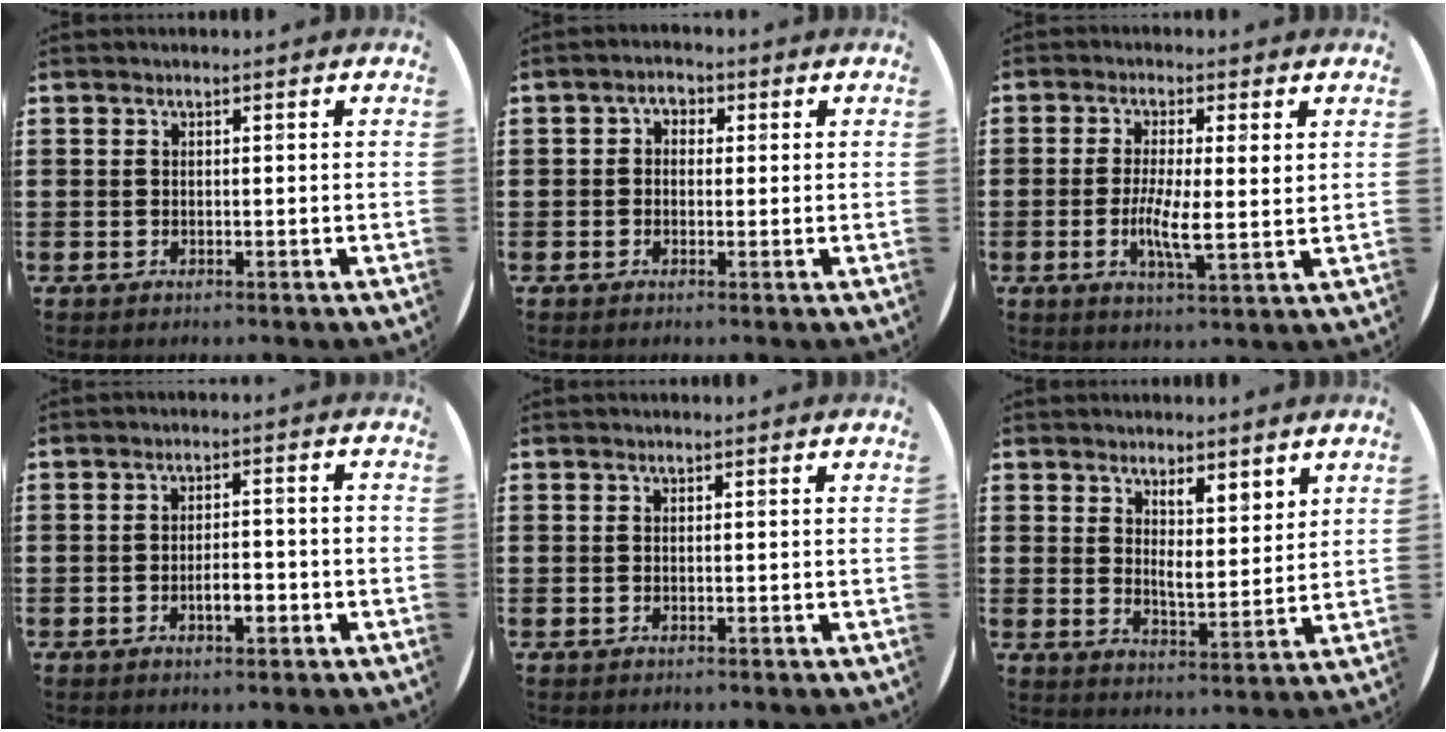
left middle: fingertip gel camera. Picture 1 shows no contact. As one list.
[{"total": 1.9, "force": [0.4, 1.5, 1.1], "torque": [-0.015, 0.005, 0.003]}, {"total": 4.8, "force": [0.2, 1.0, 4.7], "torque": [-0.077, -0.002, 0.000]}, {"total": 3.3, "force": [-1.3, 1.3, 2.7], "torque": [-0.047, 0.007, -0.027]}, {"total": 0.0}, {"total": 4.4, "force": [3.4, 1.5, 2.3], "torque": [-0.037, -0.015, 0.057]}]